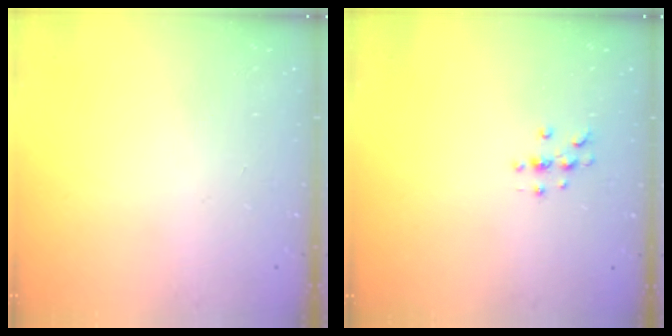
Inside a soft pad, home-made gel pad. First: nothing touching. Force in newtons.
{"total": 3.3, "press": 3.3, "slide": 0.4}